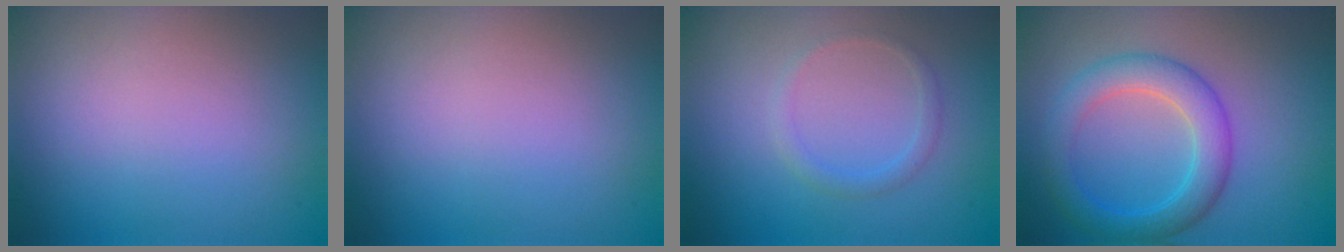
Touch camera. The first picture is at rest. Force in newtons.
{"total": 0.0}
{"total": 1.2, "press": 1.2, "slide": 0.0}
{"total": 4.6, "press": 4.6, "slide": 0.2}